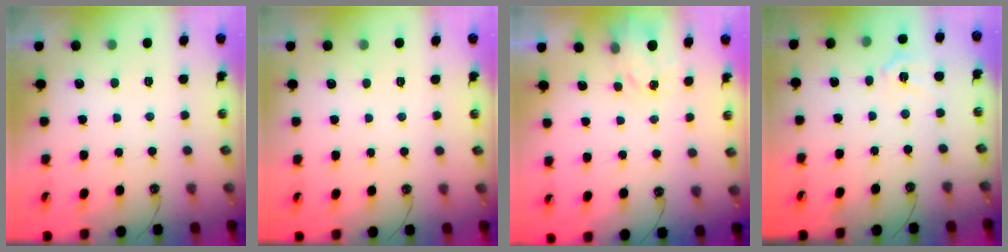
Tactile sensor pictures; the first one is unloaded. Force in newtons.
{"total": 0.0}
{"total": 2.6, "press": 2.6, "slide": 0.3}
{"total": 5.7, "press": 5.7, "slide": 0.6}